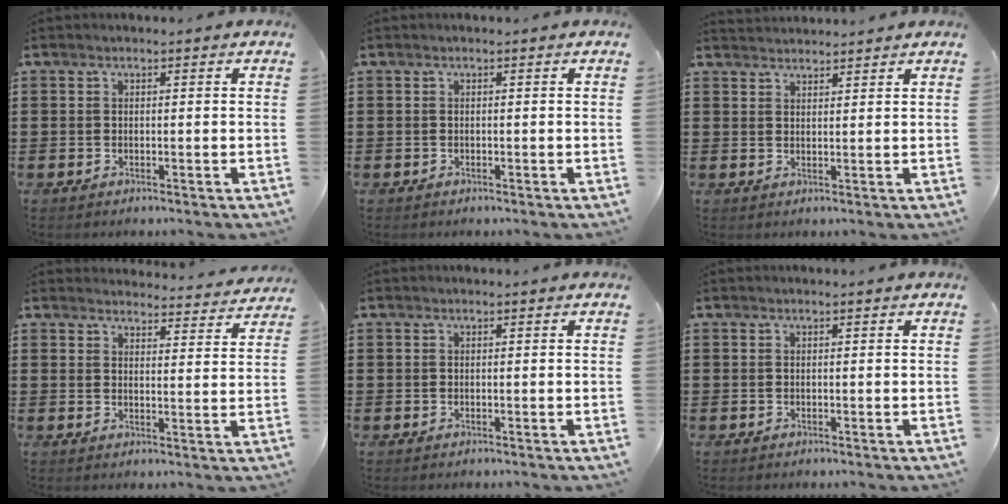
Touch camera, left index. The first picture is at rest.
{"total": 0.0}
{"total": 2.1, "force": [2.1, 0.1, -0.2], "torque": [-0.001, -0.001, 0.041]}
{"total": 3.5, "force": [3.5, 0.1, 0.1], "torque": [-0.009, -0.024, 0.061]}
{"total": 0.0}
{"total": 0.0}